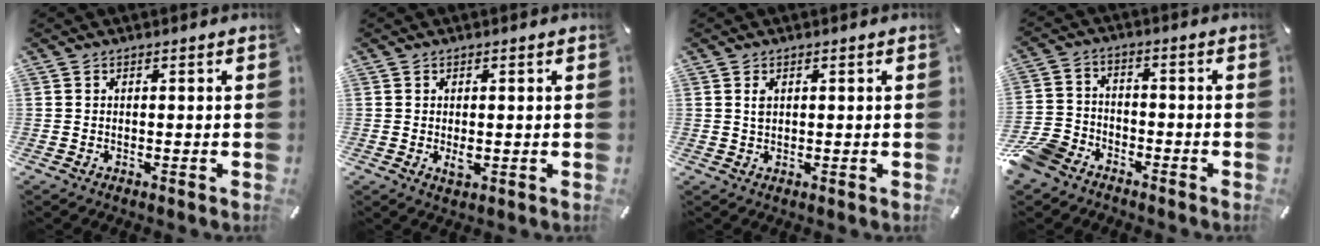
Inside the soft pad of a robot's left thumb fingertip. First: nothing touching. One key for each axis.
{"total": 2.3, "fx": -0.1, "fy": 1.1, "fz": 2.1, "tx": -0.045, "ty": -0.002, "tz": -0.004}
{"total": 1.4, "fx": 0.5, "fy": 0.7, "fz": 1.1, "tx": -0.024, "ty": 0.002, "tz": 0.008}
{"total": 8.8, "fx": -6.7, "fy": 5.1, "fz": 2.5, "tx": -0.059, "ty": 0.038, "tz": -0.132}